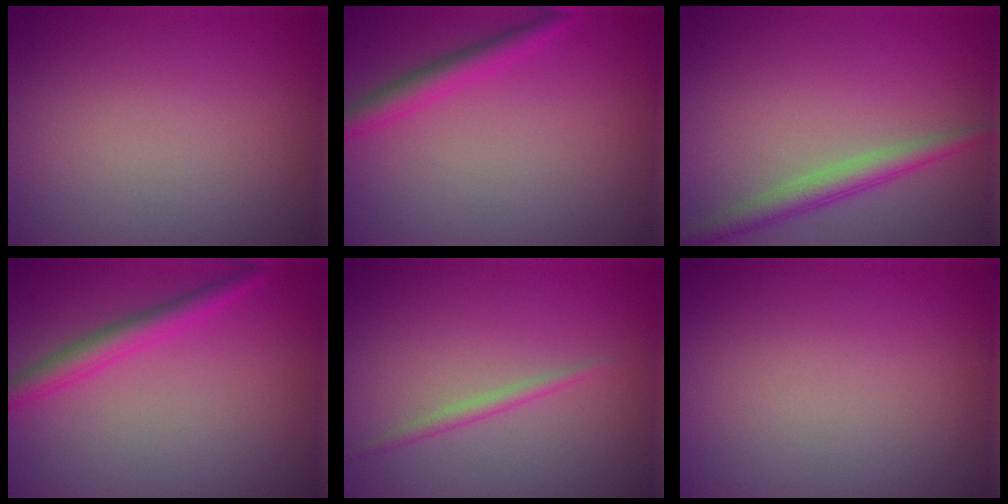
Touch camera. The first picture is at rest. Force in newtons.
{"total": 2.5, "press": 2.5, "slide": 0.1}
{"total": 2.8, "press": 2.8, "slide": 0.1}
{"total": 2.7, "press": 2.7, "slide": 0.2}
{"total": 1.1, "press": 1.1, "slide": 0.0}
{"total": 0.0}